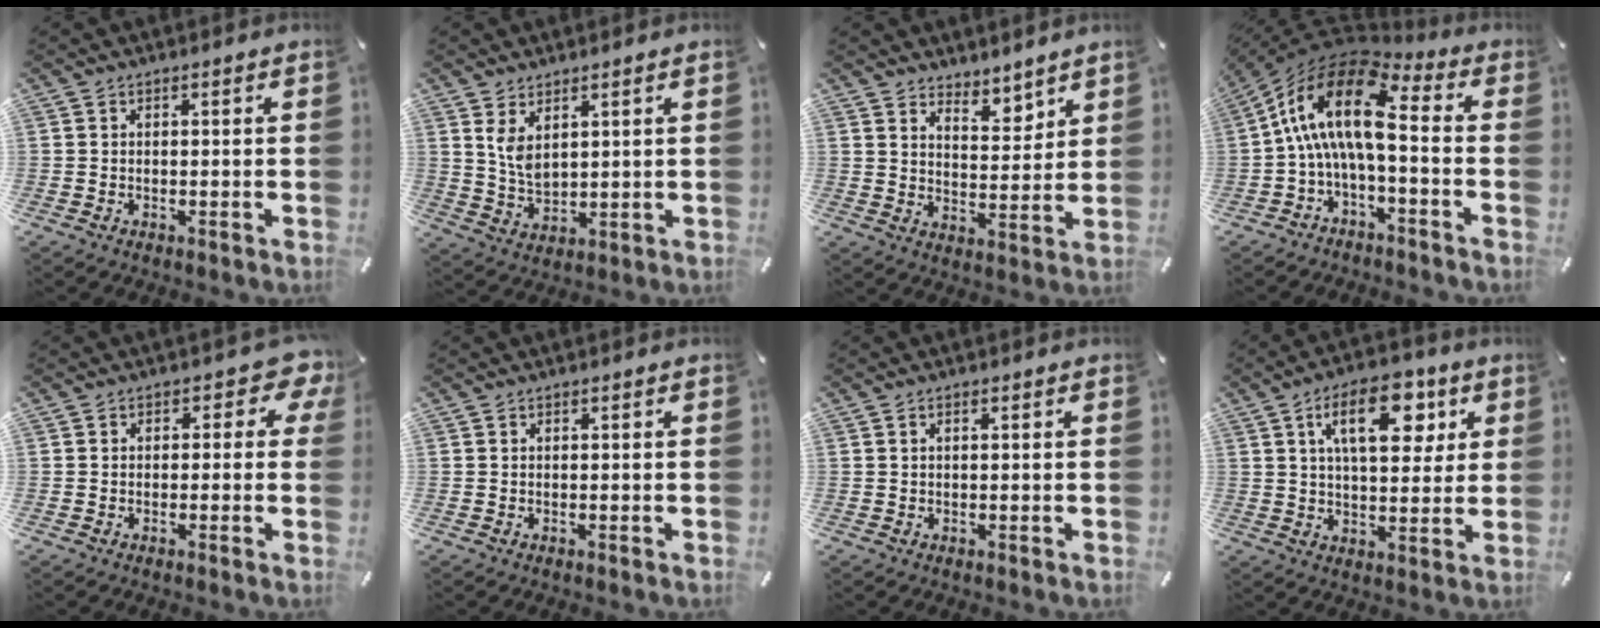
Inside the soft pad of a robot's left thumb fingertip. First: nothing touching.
{"total": 5.5, "force": [3.3, 3.0, 3.2], "torque": [-0.086, -0.018, 0.058]}
{"total": 6.0, "force": [5.4, 2.6, -0.3], "torque": [0.013, -0.048, 0.099]}
{"total": 15.8, "force": [1.3, 6.7, 14.3], "torque": [-0.290, -0.020, 0.014]}
{"total": 5.6, "force": [1.4, 3.5, 4.2], "torque": [-0.049, -0.002, 0.019]}
{"total": 0.0}
{"total": 0.6, "force": [0.2, 0.2, 0.6], "torque": [-0.010, 0.002, 0.003]}
{"total": 15.2, "force": [6.4, 7.8, 11.4], "torque": [-0.169, -0.004, 0.105]}